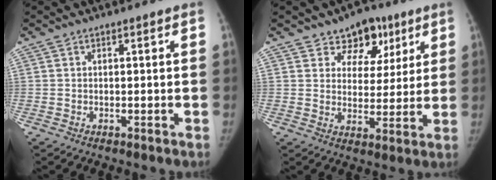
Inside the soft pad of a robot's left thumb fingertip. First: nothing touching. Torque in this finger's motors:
{"motor_torque": [-0.31, -0.10, 0.40, 0.36, 0.02]}